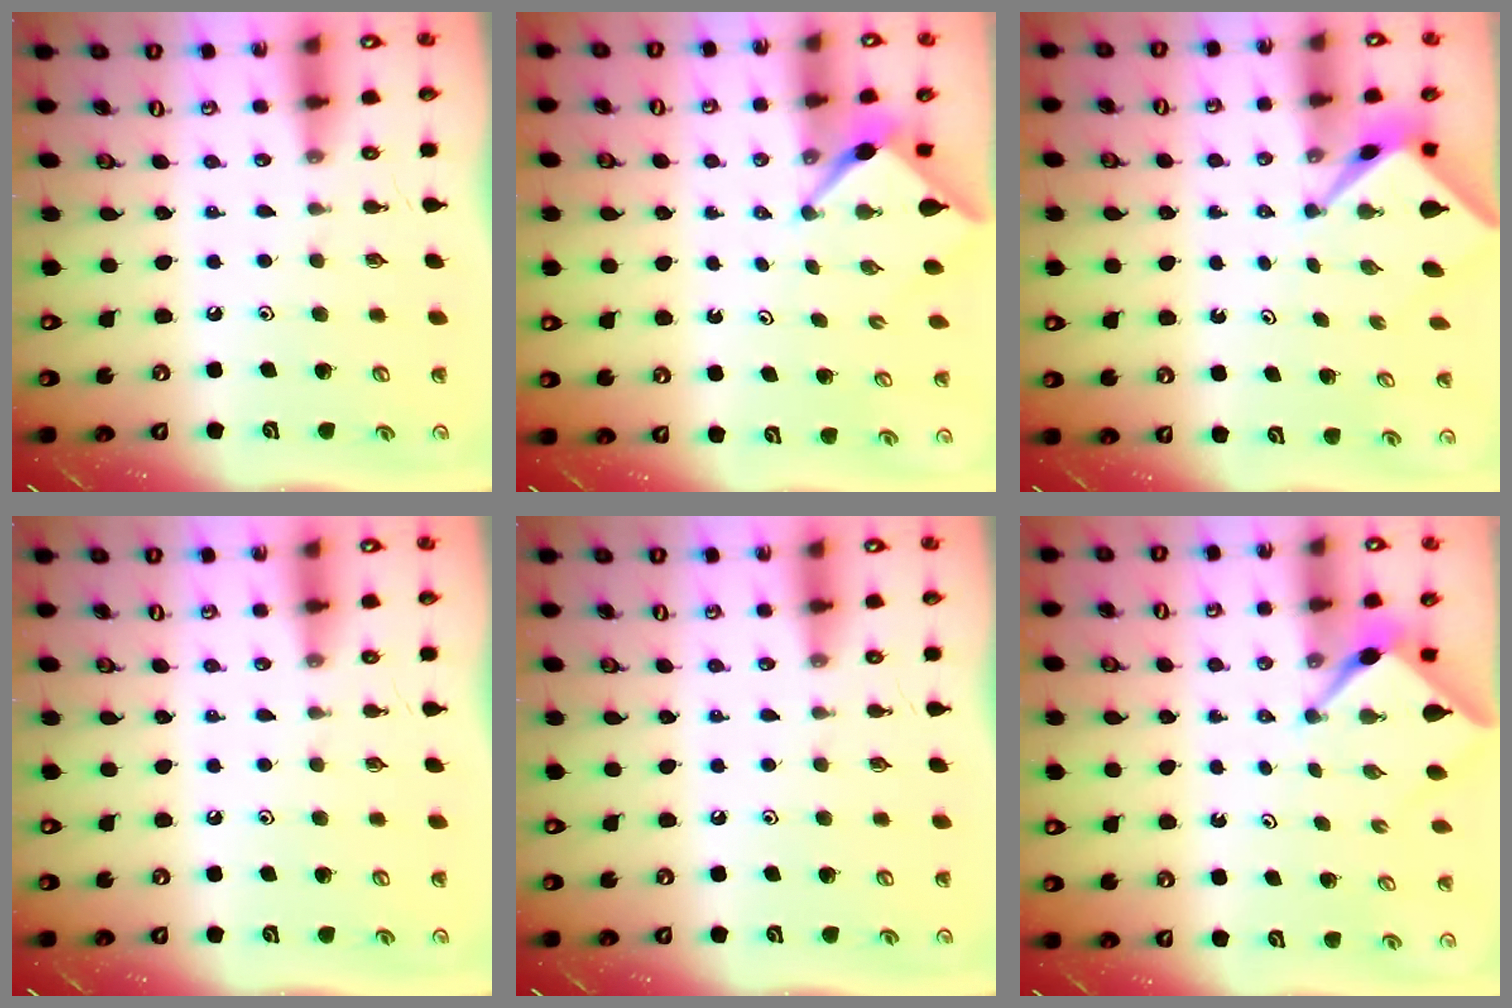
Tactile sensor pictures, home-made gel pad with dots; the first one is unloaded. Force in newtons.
{"total": 2.6, "press": 2.6, "slide": 0.3}
{"total": 2.1, "press": 2.1, "slide": 0.3}
{"total": 0.0}
{"total": 0.0}
{"total": 2.2, "press": 2.2, "slide": 0.3}